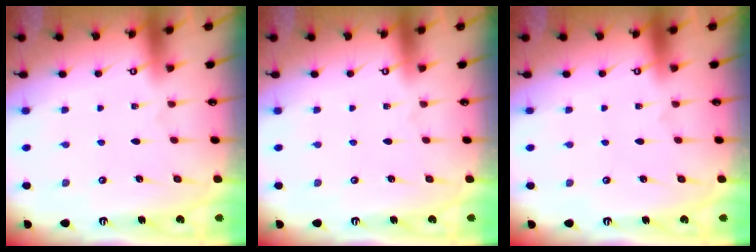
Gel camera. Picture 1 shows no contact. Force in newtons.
{"total": 0.0}
{"total": 0.0}